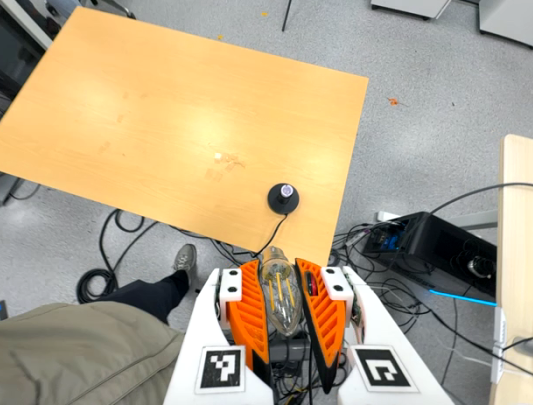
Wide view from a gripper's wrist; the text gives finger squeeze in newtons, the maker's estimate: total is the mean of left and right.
{"total": 22.8, "left": 24.7, "right": 21.0}